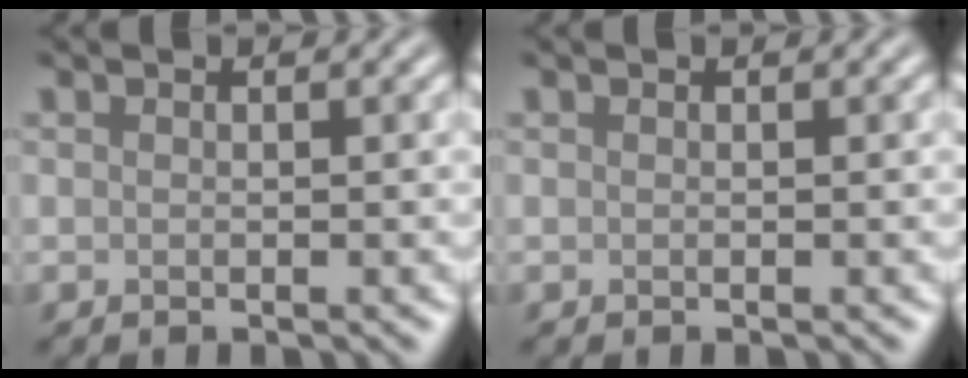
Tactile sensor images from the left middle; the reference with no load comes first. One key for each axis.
{"total": 0.0}